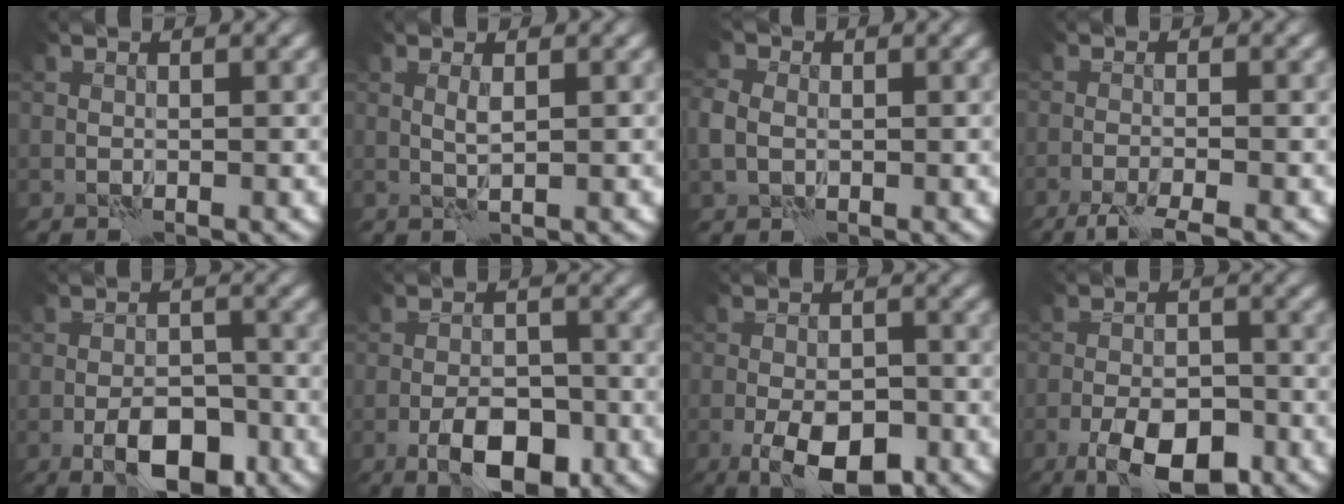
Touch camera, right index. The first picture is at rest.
{"total": 1.0, "force": [0.4, 0.0, 0.9], "torque": [-0.023, 0.000, 0.006]}
{"total": 3.2, "force": [-0.1, 2.7, 1.8], "torque": [-0.047, 0.004, -0.005]}
{"total": 3.9, "force": [-3.0, 0.3, 2.4], "torque": [-0.046, -0.009, -0.060]}
{"total": 5.8, "force": [-3.2, 2.6, 4.1], "torque": [-0.057, 0.003, -0.056]}
{"total": 5.7, "force": [-3.0, 2.5, 4.1], "torque": [-0.060, 0.003, -0.055]}
{"total": 6.5, "force": [-3.4, 2.7, 4.9], "torque": [-0.081, -0.002, -0.059]}
{"total": 6.6, "force": [-4.0, 2.7, 4.5], "torque": [-0.073, 0.001, -0.070]}